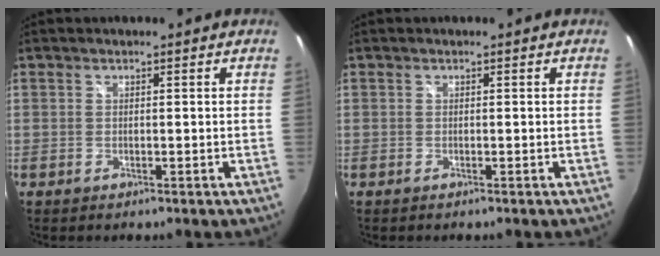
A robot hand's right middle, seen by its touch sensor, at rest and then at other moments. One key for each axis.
{"total": 0.0}